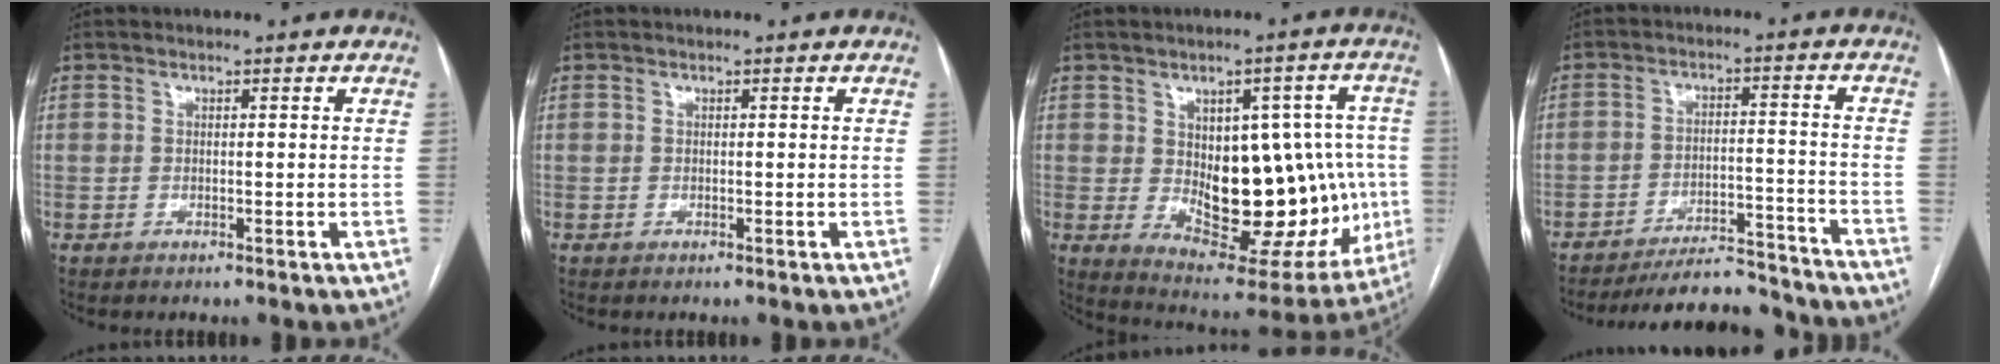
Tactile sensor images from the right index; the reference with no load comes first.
{"total": 0.0}
{"total": 21.8, "force": [-1.3, 10.3, 19.2], "torque": [-0.236, 0.018, 0.014]}
{"total": 13.8, "force": [-13.2, 2.5, 2.8], "torque": [-0.030, 0.017, -0.185]}